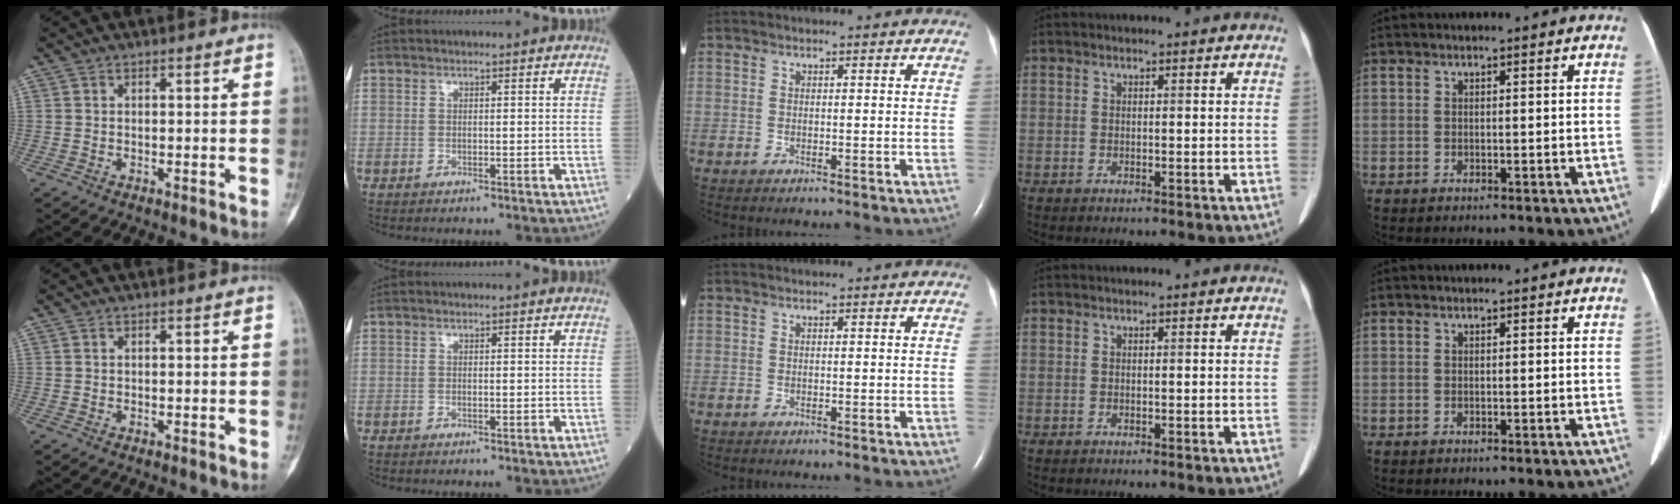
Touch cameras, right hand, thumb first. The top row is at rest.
{}